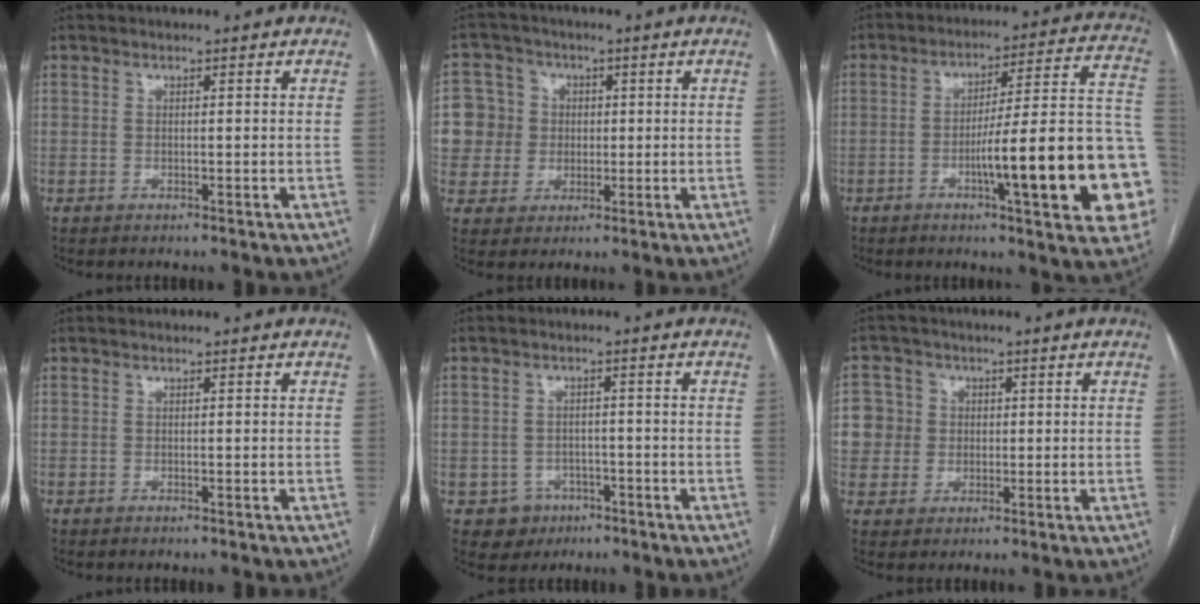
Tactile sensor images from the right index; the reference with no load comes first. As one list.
[{"total": 8.9, "force": [0.8, 8.8, 0.9], "torque": [-0.026, 0.033, 0.023]}, {"total": 21.8, "force": [-5.8, 1.9, 20.9], "torque": [-0.197, 0.018, -0.075]}, {"total": 0.0}, {"total": 4.4, "force": [-2.0, 3.9, 0.2], "torque": [0.005, 0.014, -0.023]}, {"total": 7.0, "force": [0.7, 6.9, 0.6], "torque": [-0.013, 0.025, 0.018]}]